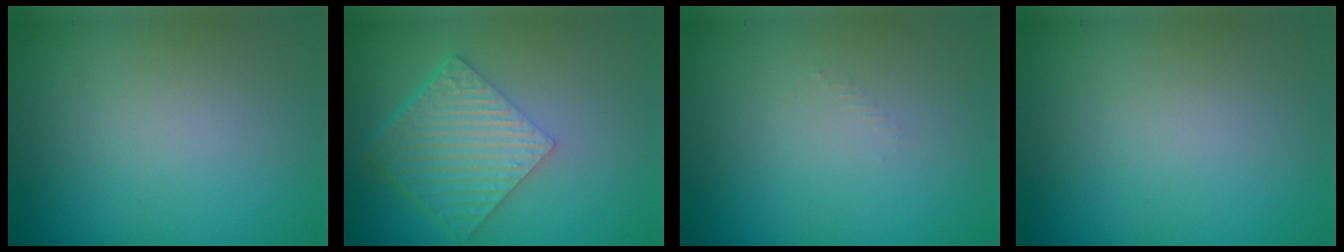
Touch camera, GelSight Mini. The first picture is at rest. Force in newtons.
{"total": 6.5, "press": 4.5, "slide": 4.7}
{"total": 0.5, "press": 0.5, "slide": 0.2}
{"total": 0.0}